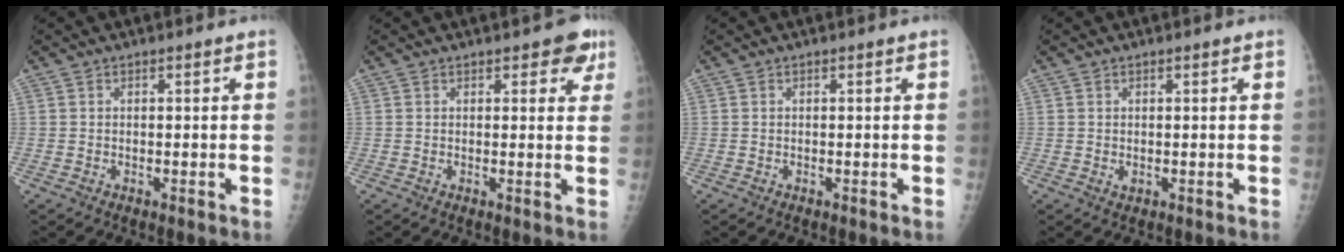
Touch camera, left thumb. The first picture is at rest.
{"total": 4.1, "force": [2.5, 2.1, 2.5], "torque": [0.003, -0.006, 0.023]}
{"total": 0.0}
{"total": 1.0, "force": [0.2, 0.6, 0.7], "torque": [-0.010, -0.003, 0.007]}